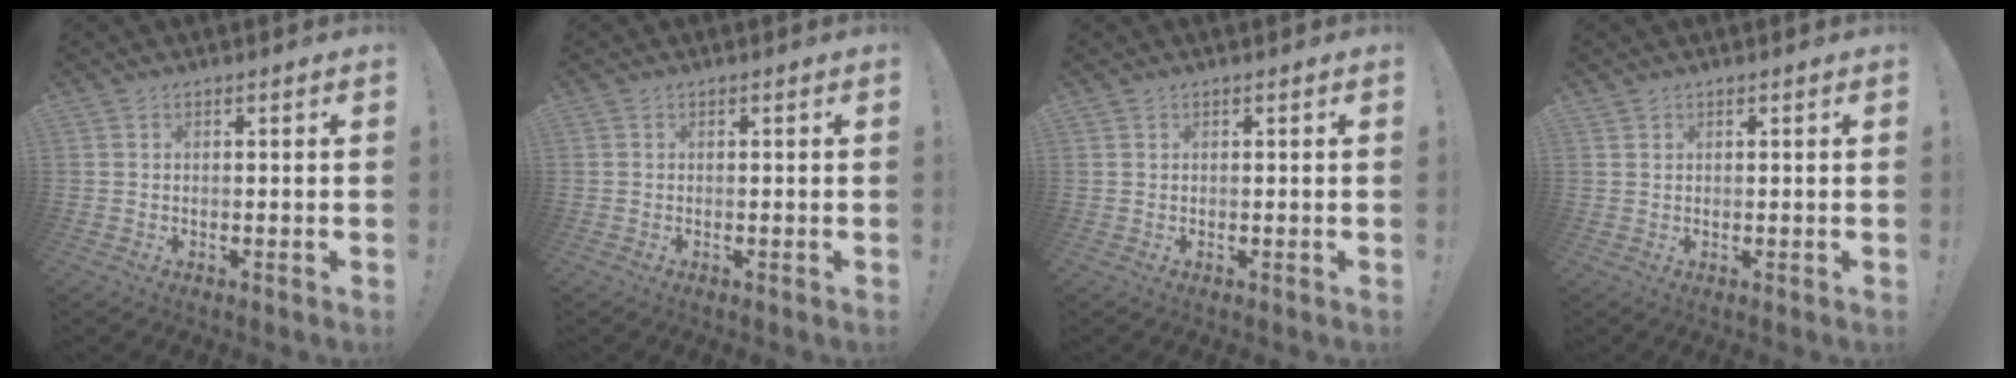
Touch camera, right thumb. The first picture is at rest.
{"total": 0.0}
{"total": 0.0}
{"total": 0.8, "force": [0.6, 0.5, 0.1], "torque": [0.000, 0.000, 0.011]}